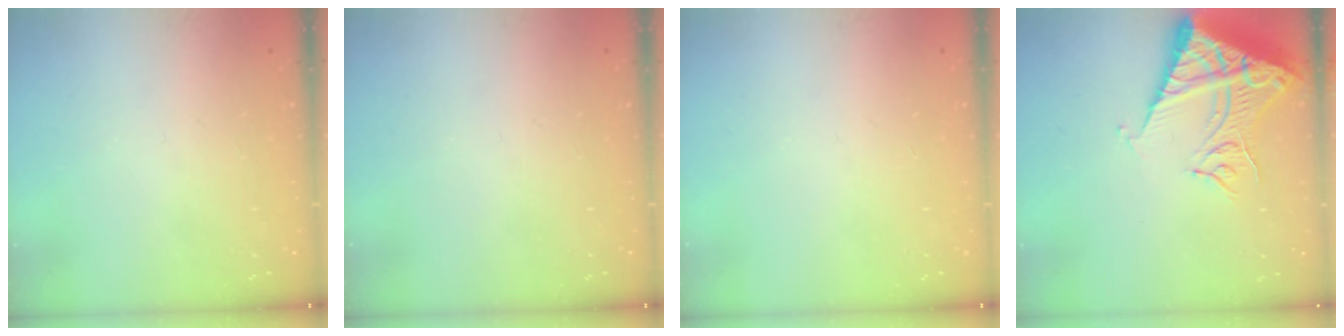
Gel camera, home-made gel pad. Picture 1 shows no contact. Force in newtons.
{"total": 0.0}
{"total": 0.0}
{"total": 14.5, "press": 14.4, "slide": 1.8}